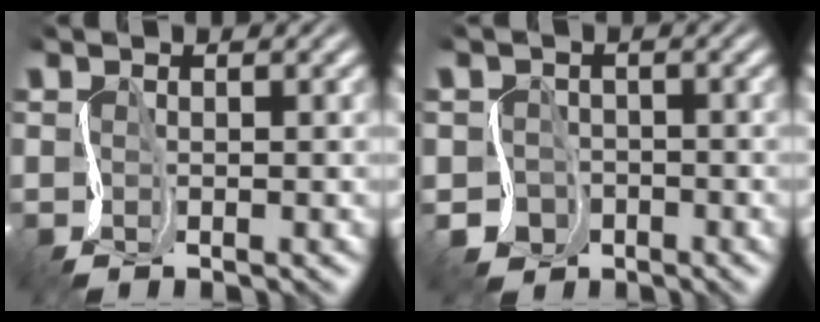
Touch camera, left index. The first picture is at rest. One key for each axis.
{"total": 2.1, "fx": -0.9, "fy": 1.9, "fz": -0.1, "tx": 0.006, "ty": 0.001, "tz": -0.018}